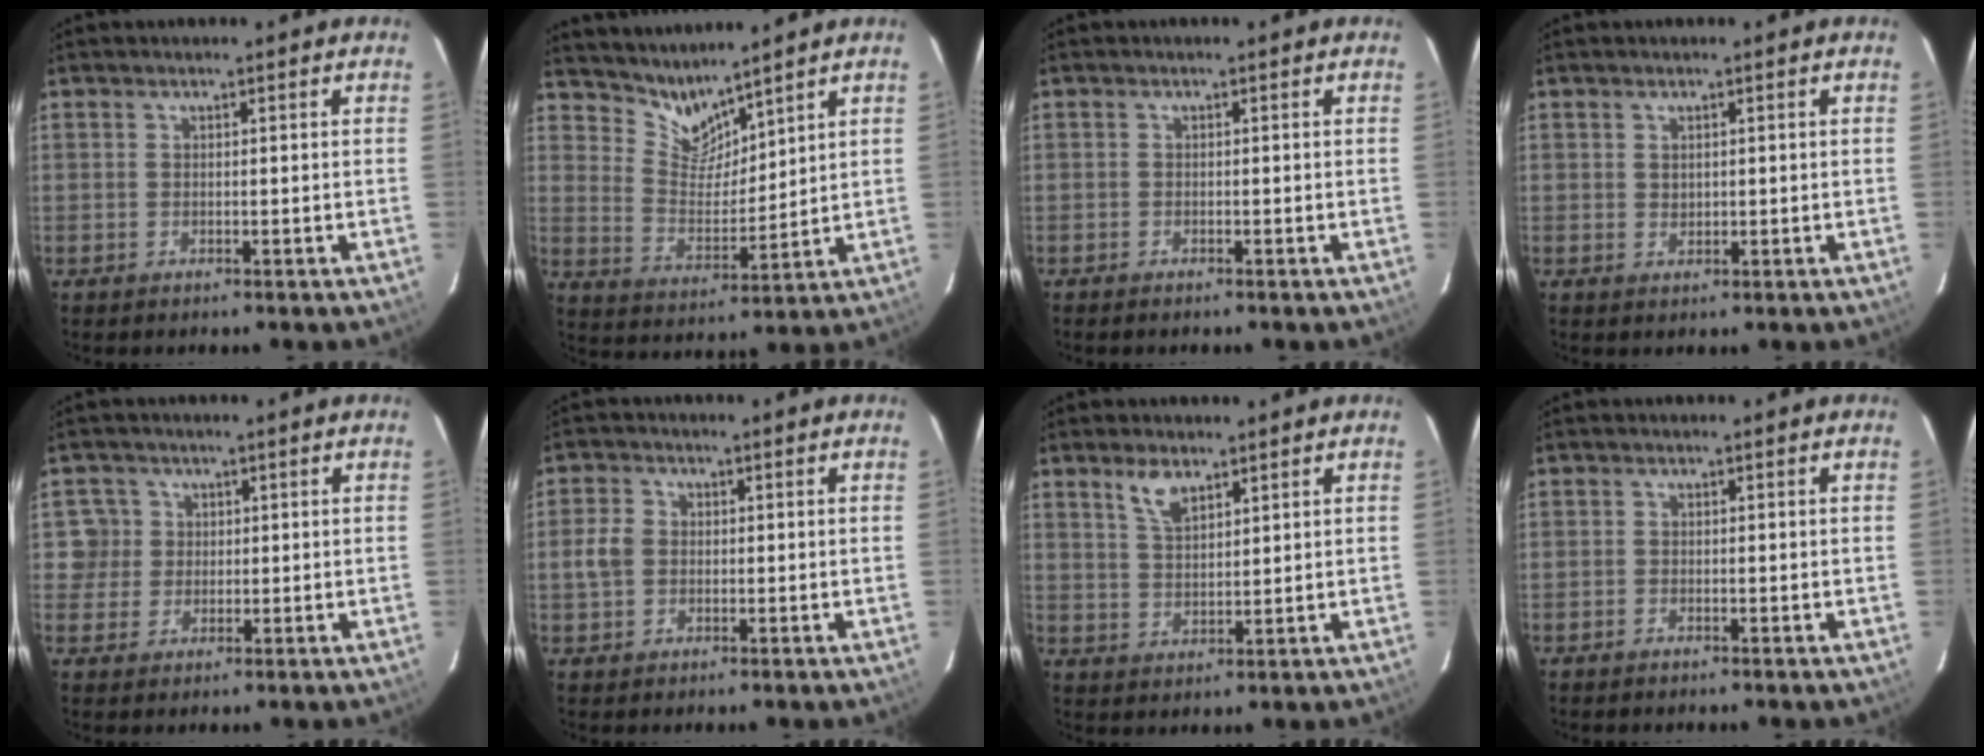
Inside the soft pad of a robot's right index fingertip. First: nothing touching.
{"total": 7.2, "force": [6.7, 1.8, 1.7], "torque": [-0.028, -0.013, 0.136]}
{"total": 0.9, "force": [-0.8, 0.2, 0.3], "torque": [-0.009, -0.002, -0.015]}
{"total": 1.2, "force": [0.5, 0.9, 0.4], "torque": [-0.005, 0.003, 0.011]}
{"total": 4.1, "force": [0.6, 4.0, 0.1], "torque": [0.019, 0.021, 0.010]}
{"total": 3.1, "force": [-0.7, 2.7, 1.5], "torque": [-0.032, 0.007, -0.016]}
{"total": 4.8, "force": [3.2, 2.0, 2.9], "torque": [-0.053, 0.003, 0.064]}
{"total": 0.8, "force": [-0.7, 0.4, 0.1], "torque": [-0.007, 0.002, -0.015]}